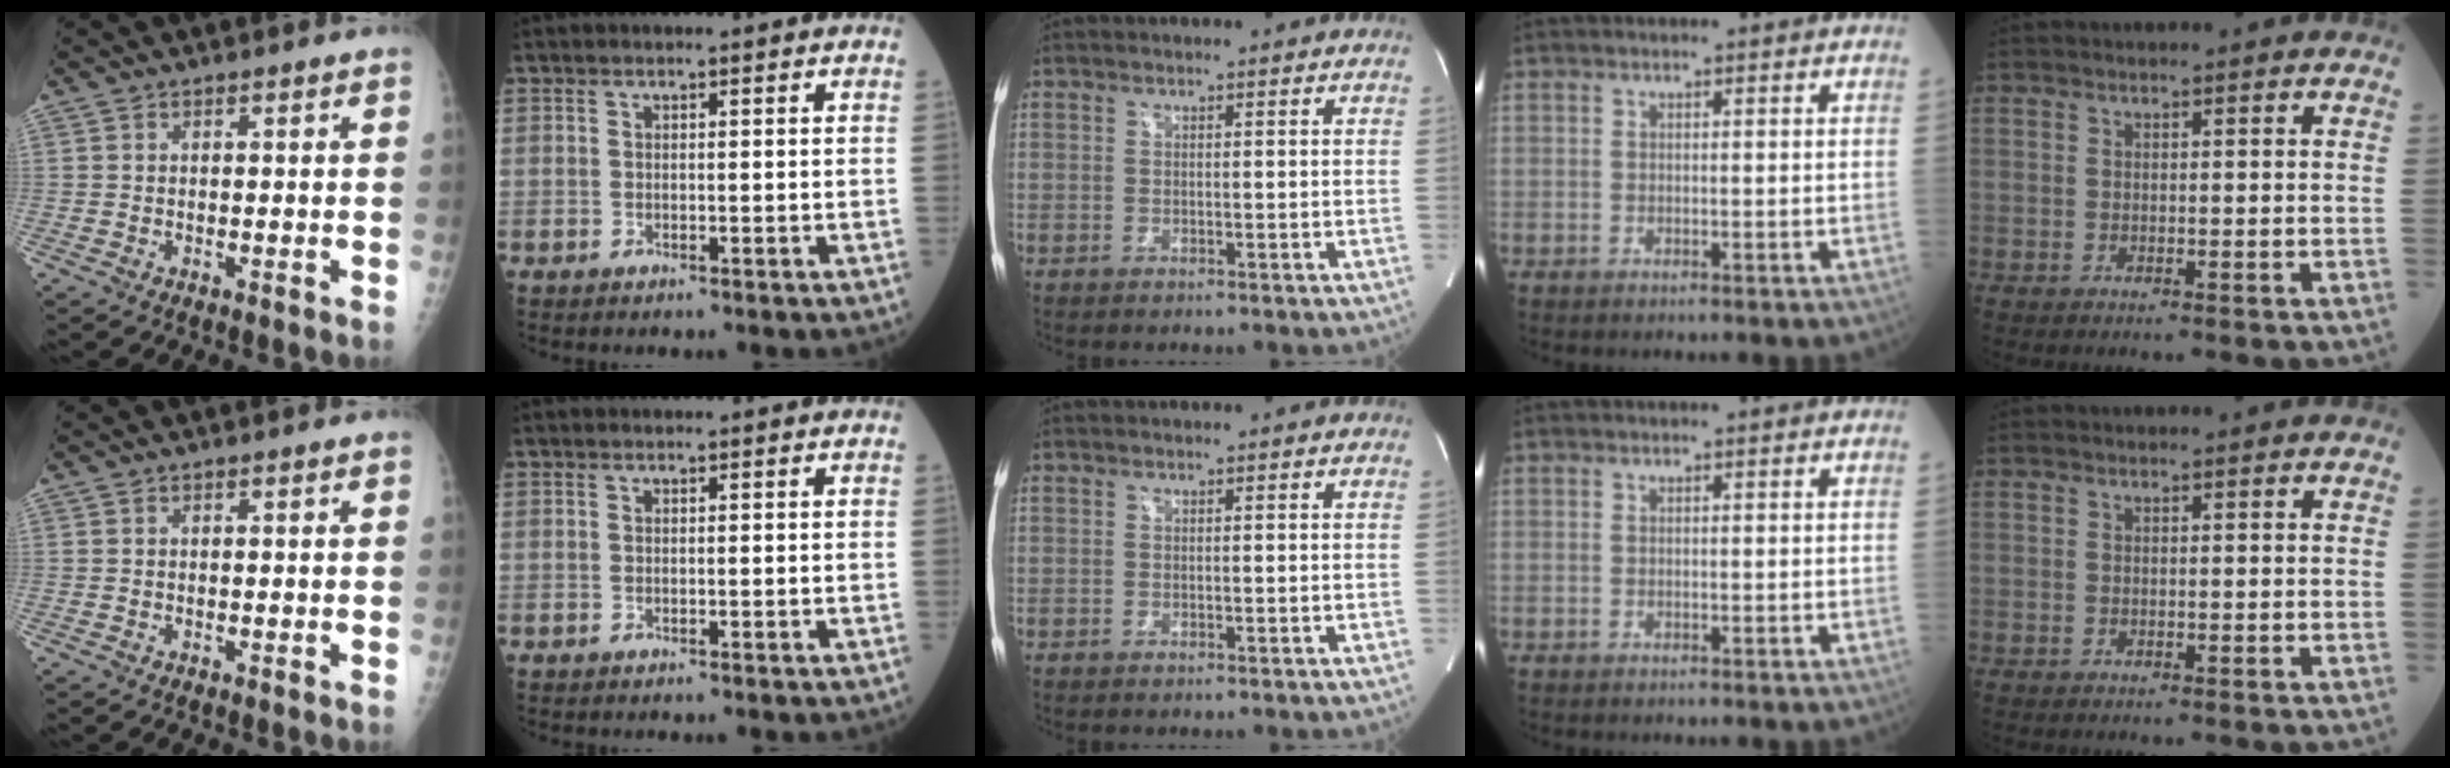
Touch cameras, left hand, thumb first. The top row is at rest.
{}